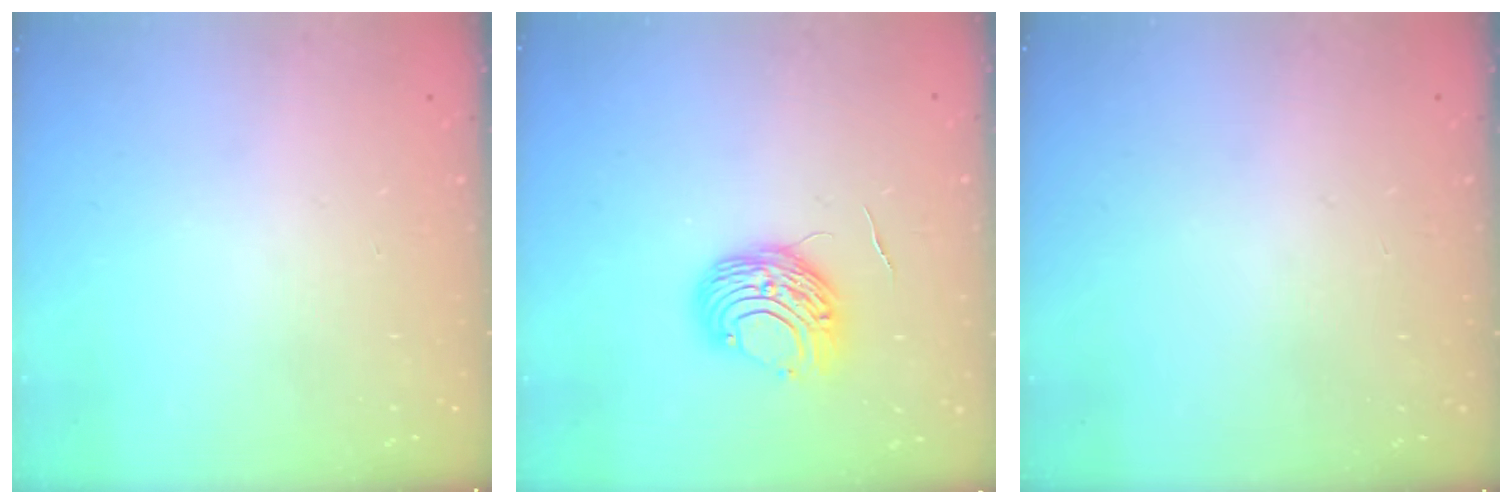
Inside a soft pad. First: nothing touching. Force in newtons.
{"total": 9.4, "press": 9.3, "slide": 0.6}
{"total": 0.0}